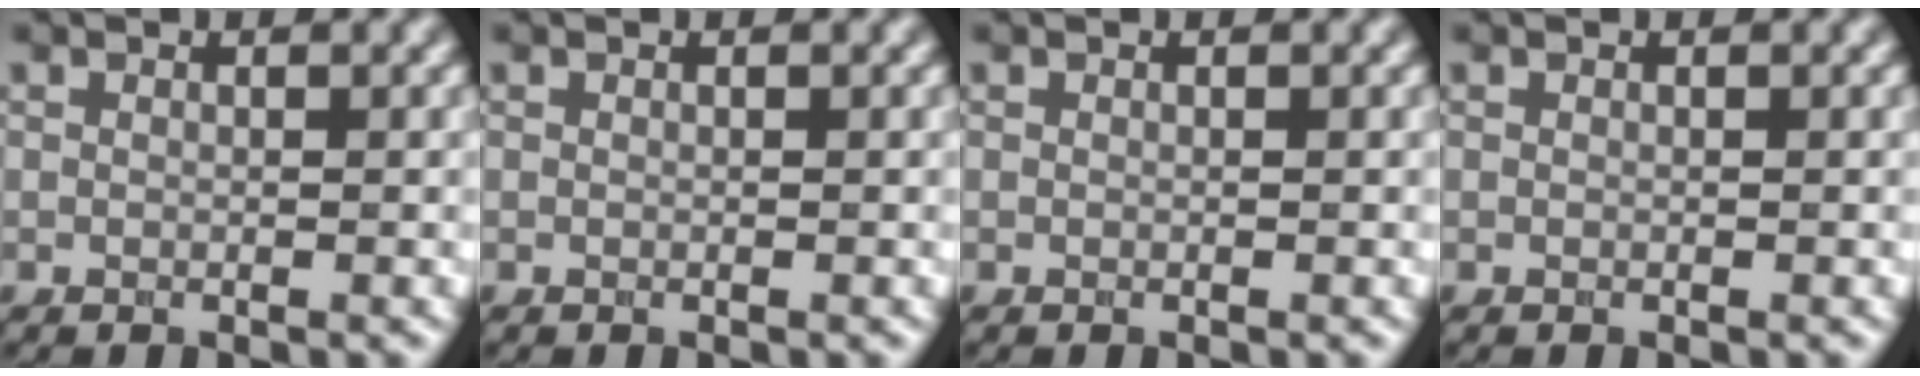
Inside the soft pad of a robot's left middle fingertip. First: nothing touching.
{"total": 0.0}
{"total": 0.0}
{"total": 0.0}